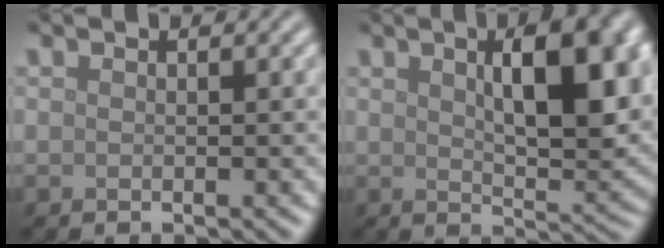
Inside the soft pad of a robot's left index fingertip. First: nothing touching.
{"total": 9.4, "force": [2.7, 3.5, 8.3], "torque": [-0.118, 0.004, 0.044]}